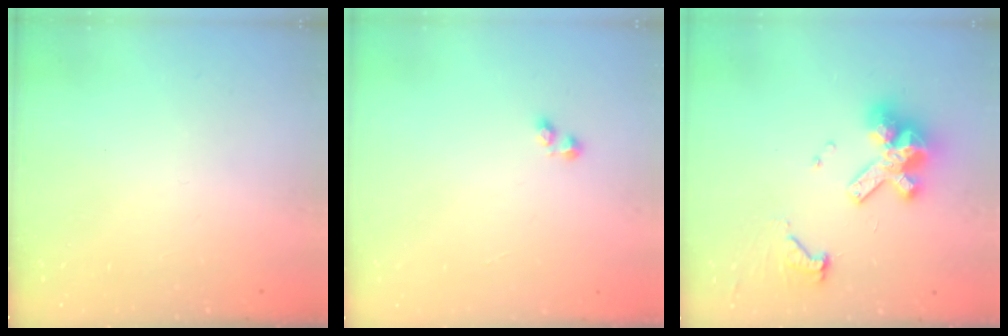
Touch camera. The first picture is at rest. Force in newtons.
{"total": 1.6, "press": 1.5, "slide": 0.4}
{"total": 14.4, "press": 14.4, "slide": 1.3}